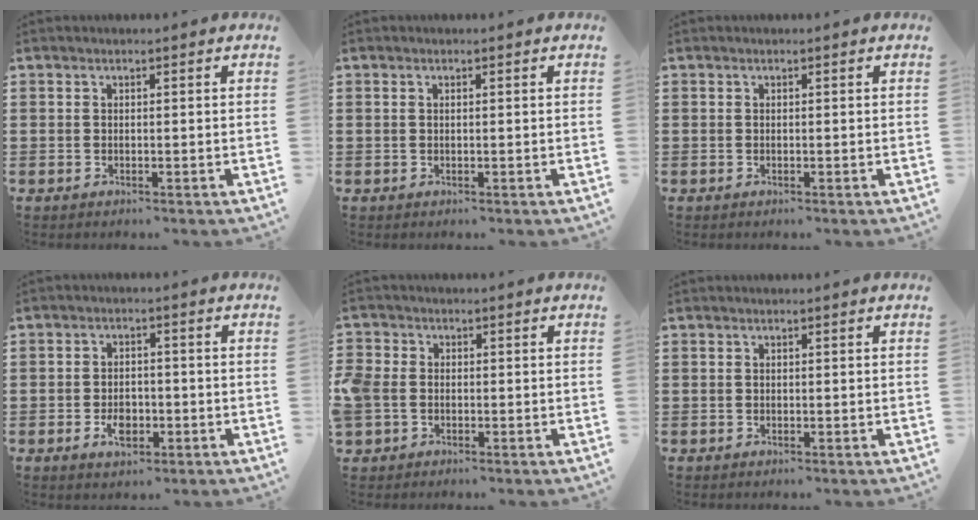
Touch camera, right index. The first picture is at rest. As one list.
[{"total": 0.0}, {"total": 0.0}, {"total": 3.6, "force": [-1.3, 2.3, 2.5], "torque": [-0.039, 0.000, -0.024]}, {"total": 3.0, "force": [-0.8, 2.5, 1.5], "torque": [-0.054, -0.001, -0.024]}, {"total": 0.0}]